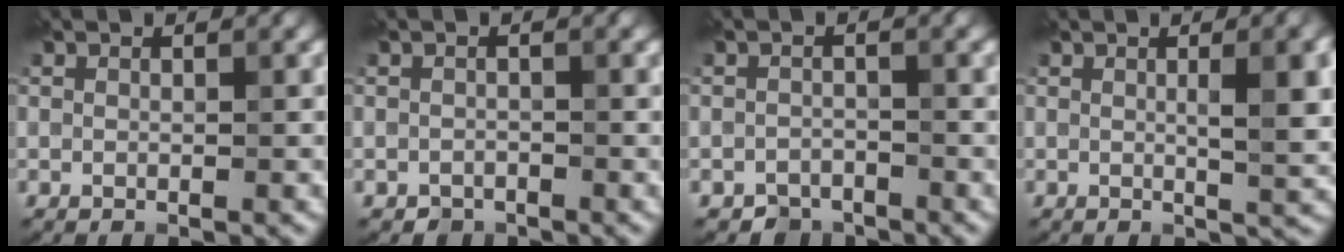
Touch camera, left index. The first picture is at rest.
{"total": 0.9, "force": [-0.8, 0.5, 0.1], "torque": [0.000, -0.002, -0.013]}
{"total": 1.8, "force": [-1.6, 0.9, 0.1], "torque": [0.003, 0.003, -0.032]}
{"total": 5.8, "force": [0.8, 1.4, 5.6], "torque": [-0.066, 0.007, 0.010]}